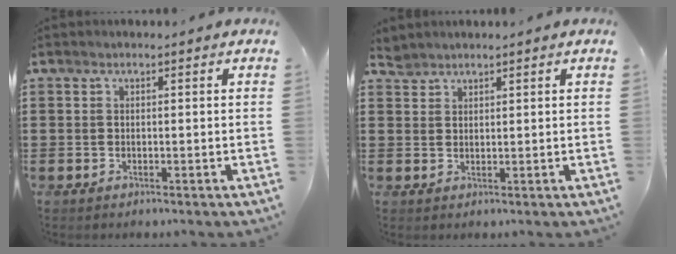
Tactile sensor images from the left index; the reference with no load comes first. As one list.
[{"total": 1.8, "force": [1.7, 0.4, 0.0], "torque": [-0.006, 0.001, 0.035]}]